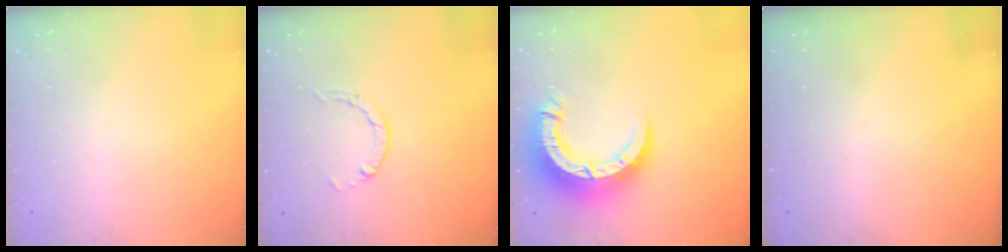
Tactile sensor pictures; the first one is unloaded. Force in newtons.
{"total": 0.6, "press": 0.6, "slide": 0.2}
{"total": 12.5, "press": 12.4, "slide": 1.3}
{"total": 0.0}